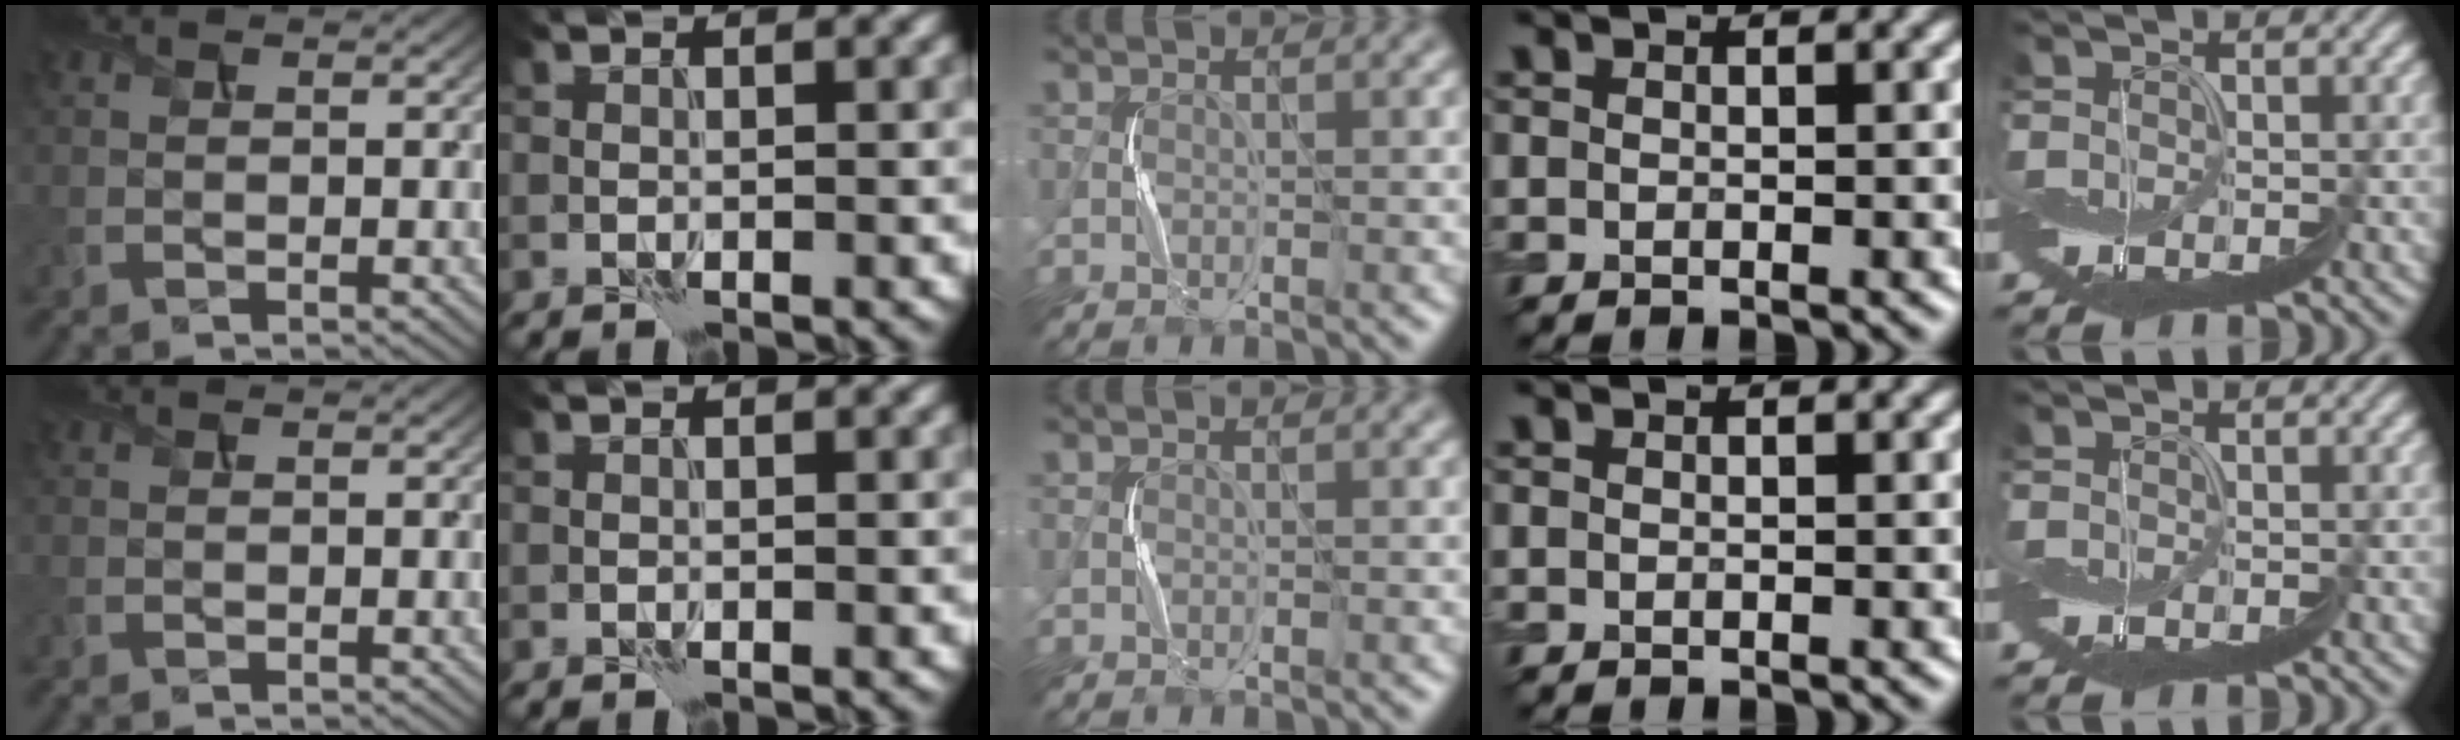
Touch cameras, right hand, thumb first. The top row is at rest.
{}